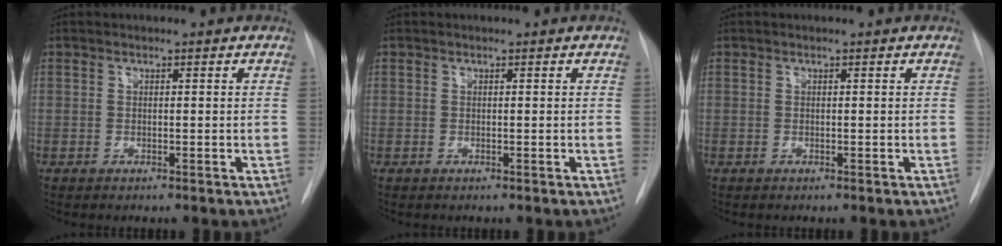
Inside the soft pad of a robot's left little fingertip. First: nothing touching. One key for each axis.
{"total": 0.0}
{"total": 0.0}